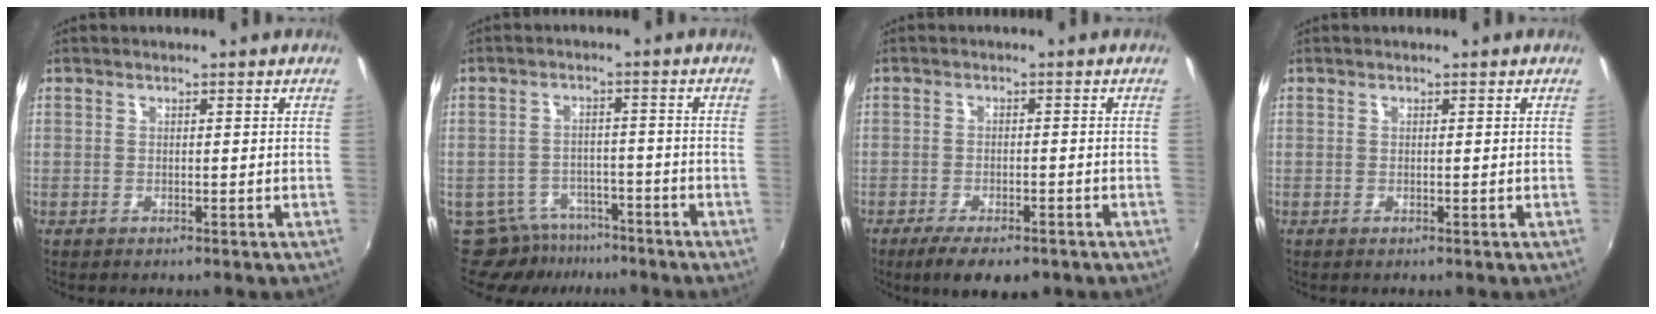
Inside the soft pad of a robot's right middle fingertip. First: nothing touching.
{"total": 7.9, "force": [-6.6, 4.2, 1.1], "torque": [-0.028, 0.007, -0.099]}
{"total": 7.5, "force": [-5.4, 2.5, 4.6], "torque": [-0.101, -0.022, -0.085]}
{"total": 0.0}